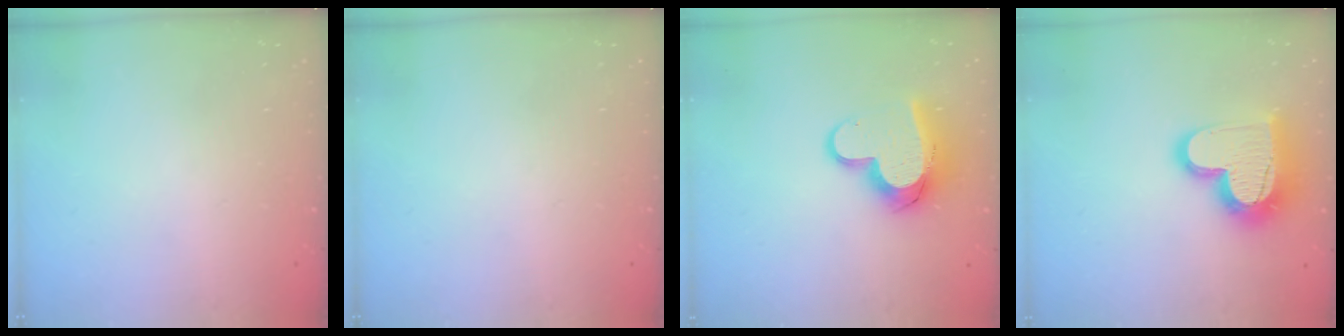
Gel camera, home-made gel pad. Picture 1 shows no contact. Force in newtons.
{"total": 0.0}
{"total": 16.0, "press": 15.9, "slide": 1.3}
{"total": 18.6, "press": 18.6, "slide": 1.3}